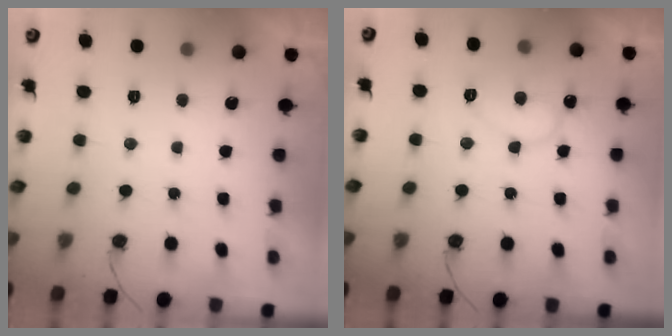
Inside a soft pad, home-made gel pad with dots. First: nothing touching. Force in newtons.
{"total": 9.4, "press": 9.3, "slide": 0.8}